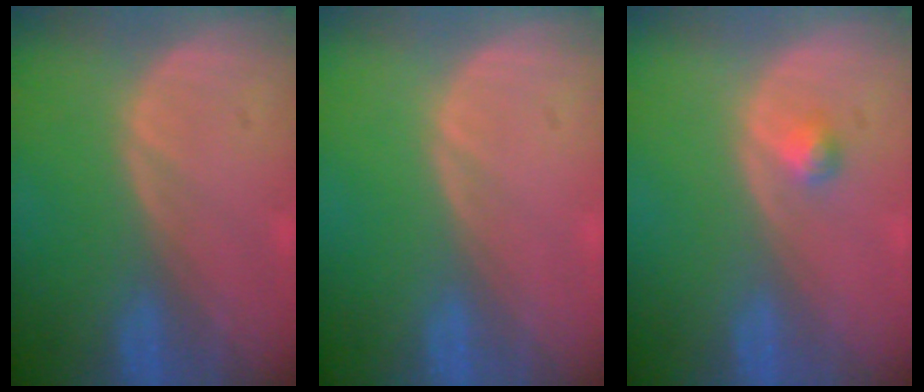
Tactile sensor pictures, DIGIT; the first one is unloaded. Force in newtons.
{"total": 0.0}
{"total": 1.3, "press": 1.2, "slide": 0.1}